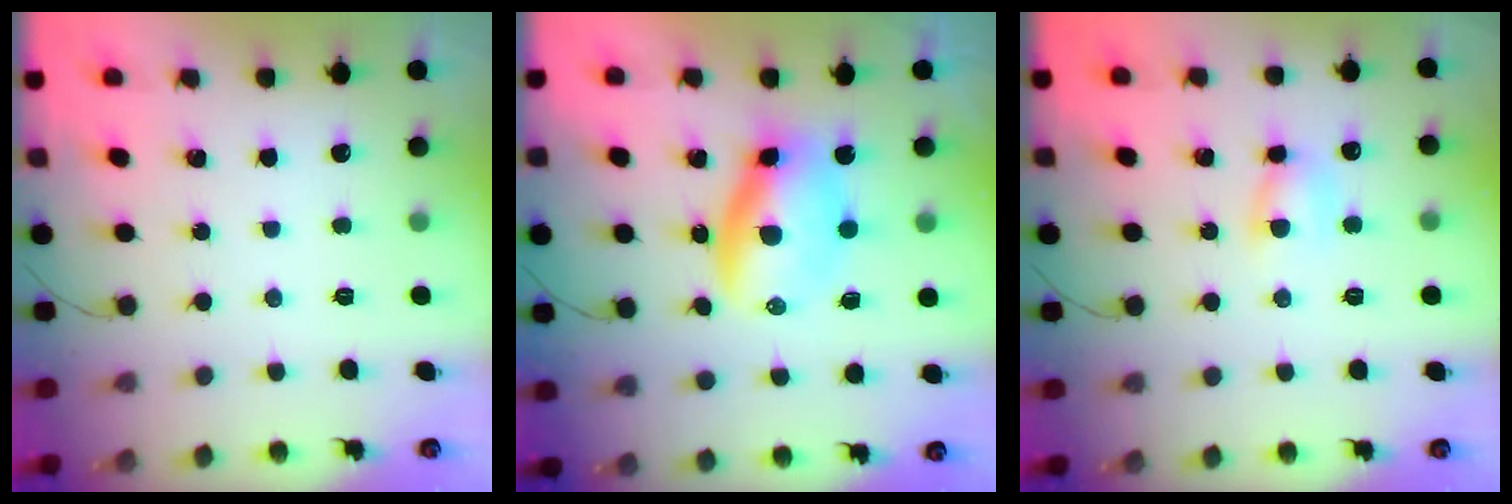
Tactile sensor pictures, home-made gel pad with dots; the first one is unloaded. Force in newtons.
{"total": 6.9, "press": 6.7, "slide": 1.8}
{"total": 5.6, "press": 5.6, "slide": 0.2}